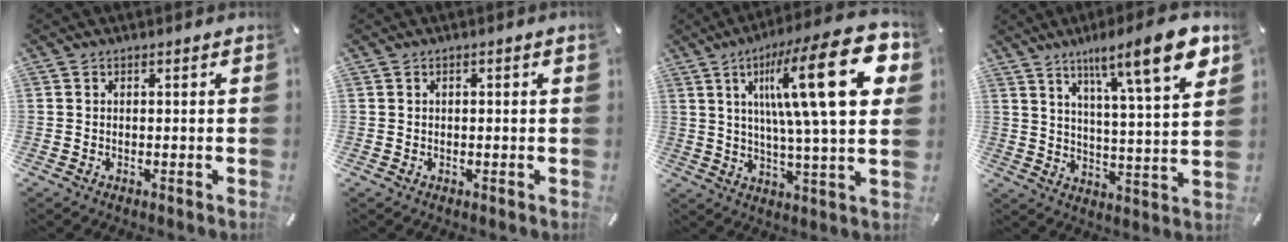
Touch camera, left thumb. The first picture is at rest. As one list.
[{"total": 0.7, "force": [0.1, 0.1, 0.7], "torque": [-0.011, -0.001, 0.001]}, {"total": 26.5, "force": [8.1, 5.7, 24.5], "torque": [-0.404, -0.032, 0.108]}, {"total": 16.4, "force": [10.3, 3.0, 12.4], "torque": [-0.177, -0.061, 0.155]}]